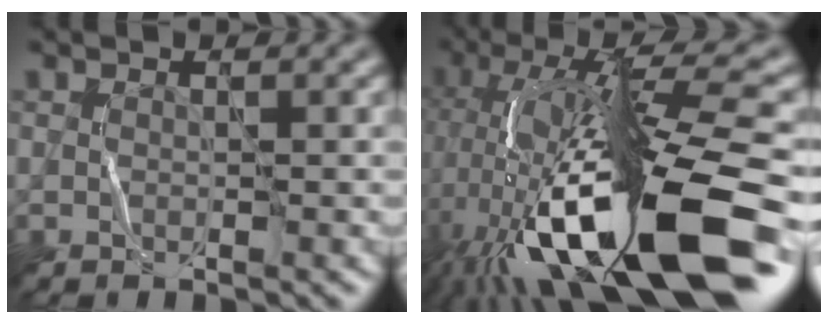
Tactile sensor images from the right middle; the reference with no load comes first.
{"total": 16.9, "force": [-5.3, 4.5, 15.3], "torque": [-0.266, 0.031, -0.091]}